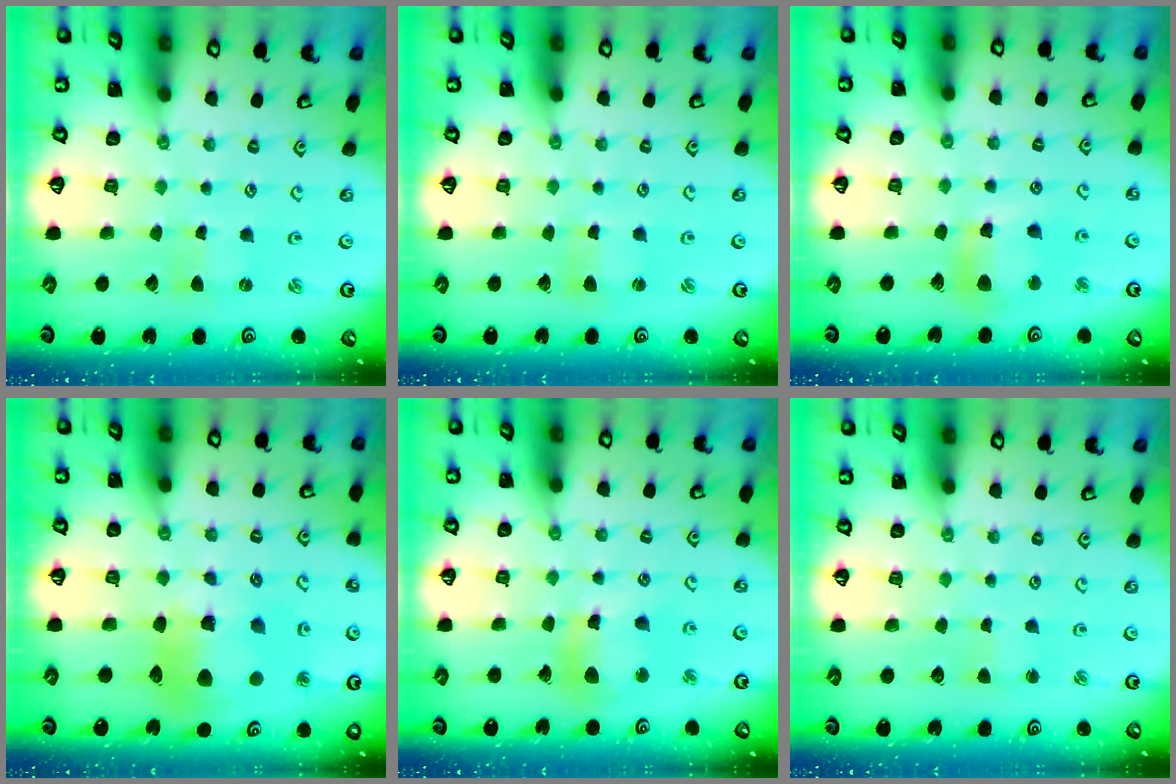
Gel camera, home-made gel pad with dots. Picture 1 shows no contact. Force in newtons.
{"total": 2.2, "press": 2.2, "slide": 0.3}
{"total": 10.7, "press": 10.6, "slide": 1.3}
{"total": 13.9, "press": 13.8, "slide": 2.1}
{"total": 11.1, "press": 11.0, "slide": 1.5}
{"total": 1.2, "press": 1.2, "slide": 0.2}